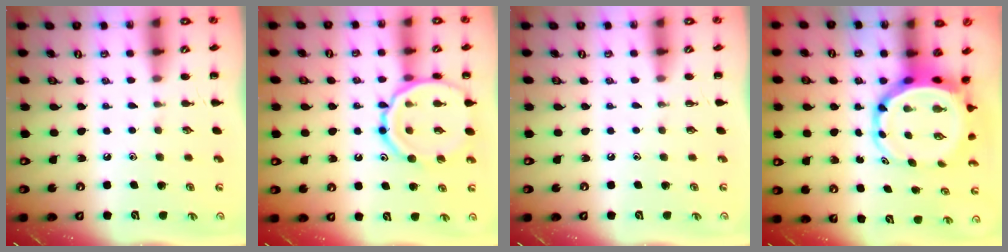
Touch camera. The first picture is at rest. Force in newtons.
{"total": 16.0, "press": 16.0, "slide": 1.3}
{"total": 0.0}
{"total": 7.6, "press": 7.2, "slide": 2.3}